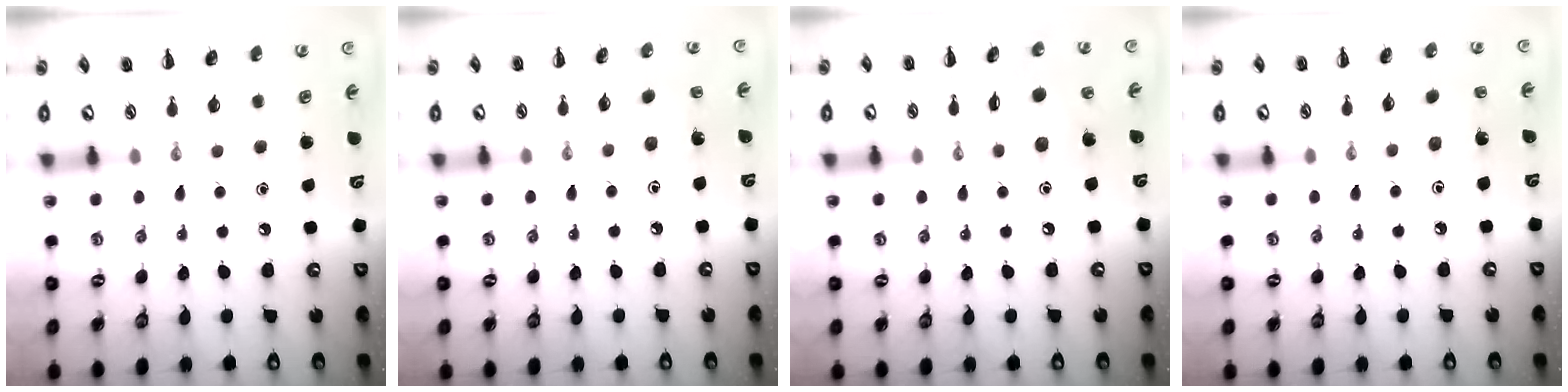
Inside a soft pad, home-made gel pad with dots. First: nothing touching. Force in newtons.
{"total": 2.7, "press": 2.6, "slide": 0.8}
{"total": 9.4, "press": 9.3, "slide": 1.3}
{"total": 2.7, "press": 2.6, "slide": 0.8}